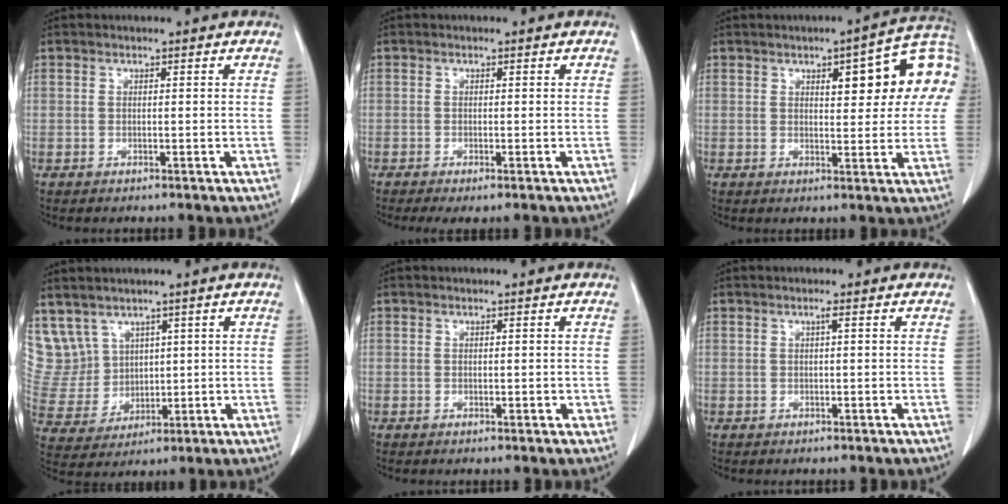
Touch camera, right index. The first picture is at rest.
{"total": 2.1, "force": [-1.3, 0.5, 1.5], "torque": [-0.033, -0.008, -0.018]}
{"total": 13.1, "force": [3.9, 3.8, 11.9], "torque": [-0.153, 0.030, 0.045]}
{"total": 10.6, "force": [5.6, 8.9, 1.4], "torque": [-0.059, 0.052, 0.140]}
{"total": 1.0, "force": [-0.1, 0.8, 0.6], "torque": [-0.002, 0.002, 0.000]}
{"total": 0.5, "force": [0.1, -0.1, 0.5], "torque": [-0.014, -0.001, 0.004]}